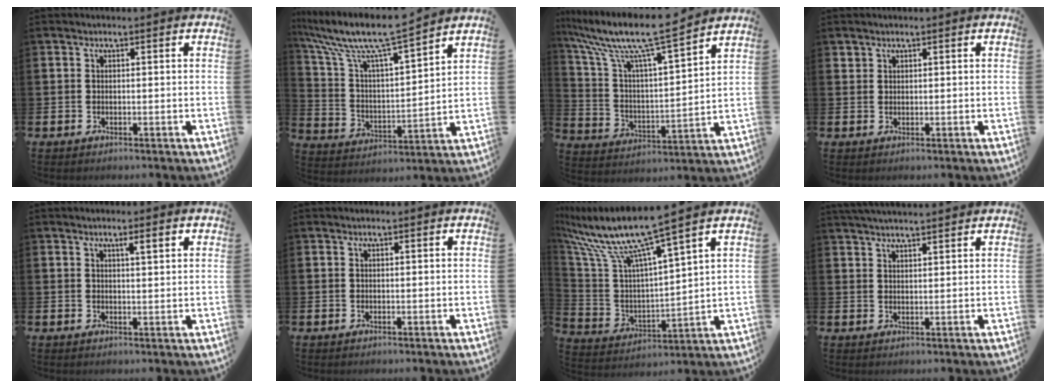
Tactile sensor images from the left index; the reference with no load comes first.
{"total": 10.7, "force": [9.4, 1.0, 5.1], "torque": [-0.139, -0.059, 0.156]}
{"total": 11.7, "force": [10.0, 1.2, 5.9], "torque": [-0.147, -0.065, 0.165]}
{"total": 1.3, "force": [1.2, 0.5, 0.0], "torque": [0.008, 0.000, 0.021]}
{"total": 2.2, "force": [1.5, 0.4, 1.7], "torque": [-0.023, 0.000, 0.022]}
{"total": 0.0}
{"total": 10.7, "force": [8.7, 0.2, 6.2], "torque": [-0.160, -0.060, 0.141]}
{"total": 3.0, "force": [3.0, -0.1, 0.5], "torque": [-0.012, -0.010, 0.054]}